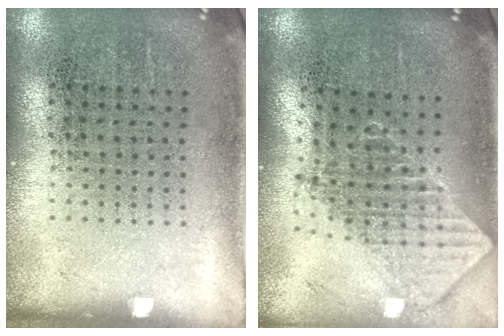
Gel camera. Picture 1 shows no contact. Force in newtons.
{"total": 2.0, "press": 1.6, "slide": 1.3}